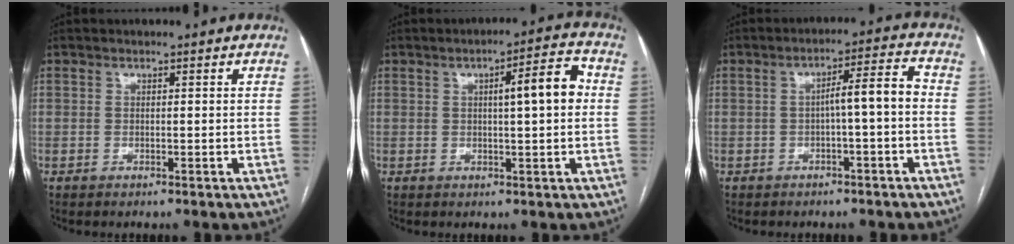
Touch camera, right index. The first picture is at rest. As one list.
[{"total": 7.0, "force": [0.9, 1.0, 6.9], "torque": [-0.100, 0.020, 0.011]}, {"total": 5.5, "force": [-0.9, 0.3, 5.5], "torque": [-0.080, 0.022, -0.011]}]